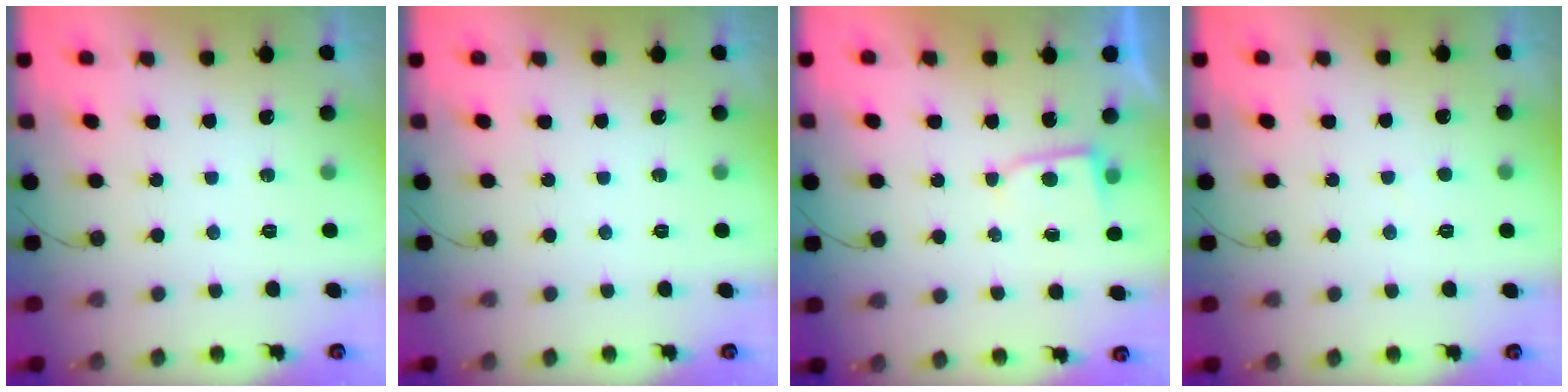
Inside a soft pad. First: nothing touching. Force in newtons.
{"total": 0.0}
{"total": 3.2, "press": 3.2, "slide": 0.2}
{"total": 2.6, "press": 2.6, "slide": 0.1}